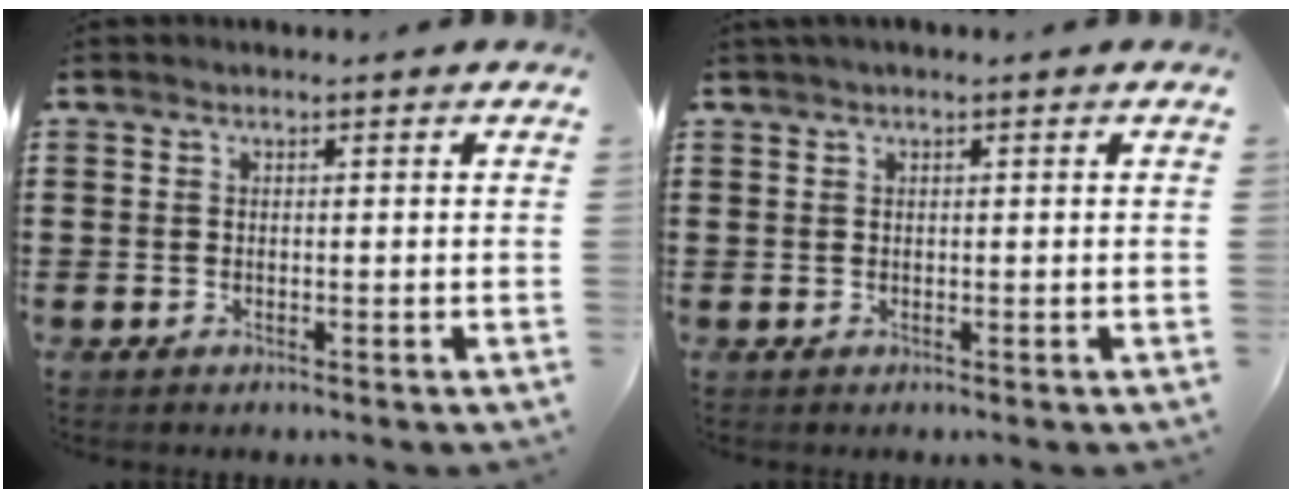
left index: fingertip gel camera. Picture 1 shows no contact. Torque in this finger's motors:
{"motor_torque": [0.90, -1.24, 0.36, 0.16]}